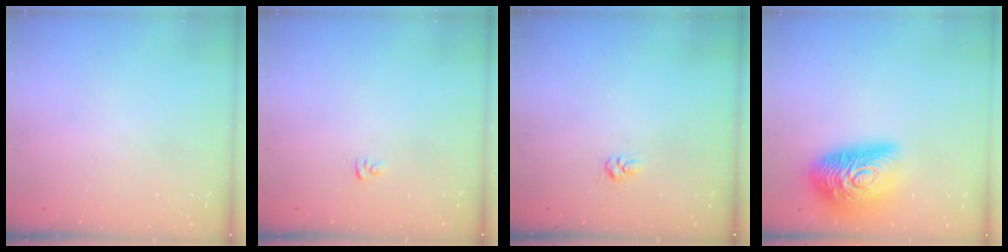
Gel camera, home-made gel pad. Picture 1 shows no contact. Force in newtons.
{"total": 4.1, "press": 4.1, "slide": 0.4}
{"total": 3.9, "press": 3.9, "slide": 0.3}
{"total": 21.0, "press": 21.0, "slide": 0.9}